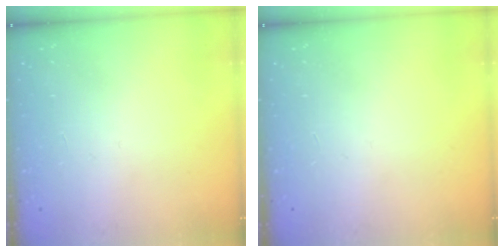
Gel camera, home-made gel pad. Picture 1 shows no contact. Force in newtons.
{"total": 0.0}